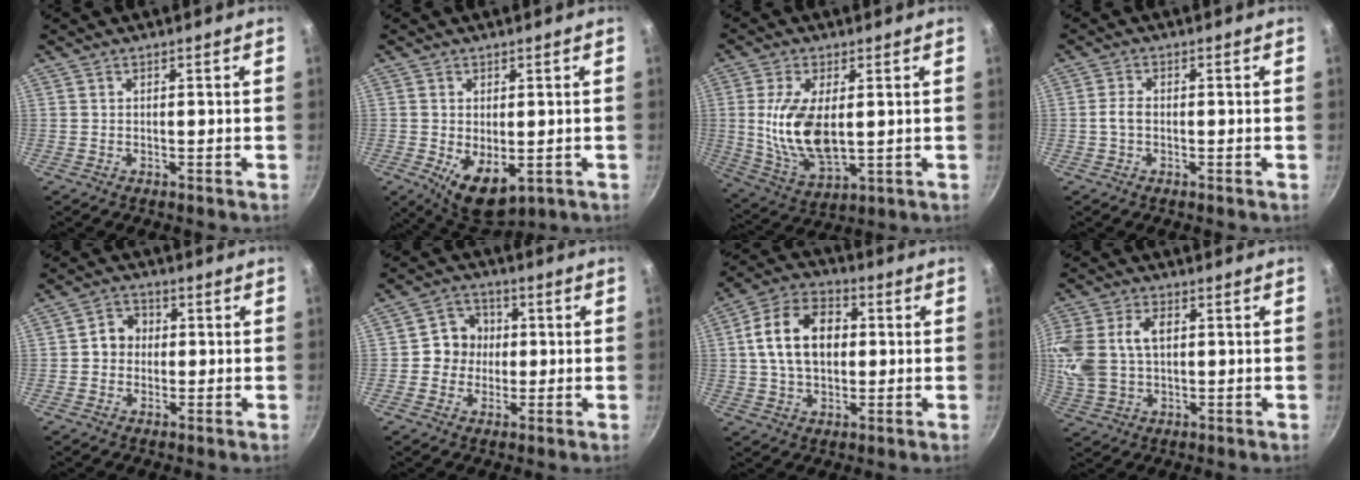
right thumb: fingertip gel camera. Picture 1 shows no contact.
{"total": 8.6, "force": [-1.6, 4.8, 6.9], "torque": [-0.094, -0.016, -0.010]}
{"total": 13.8, "force": [1.2, 6.8, 11.9], "torque": [-0.227, -0.015, 0.031]}
{"total": 2.3, "force": [-0.4, 1.4, 1.8], "torque": [-0.036, 0.012, -0.010]}
{"total": 5.0, "force": [0.3, 4.5, 2.2], "torque": [-0.003, 0.010, -0.005]}
{"total": 7.0, "force": [0.3, 6.6, 2.3], "torque": [0.008, 0.012, -0.009]}
{"total": 14.7, "force": [1.8, 10.1, 10.6], "torque": [-0.157, 0.020, 0.016]}
{"total": 14.9, "force": [2.7, 10.4, 10.3], "torque": [-0.232, 0.014, 0.051]}